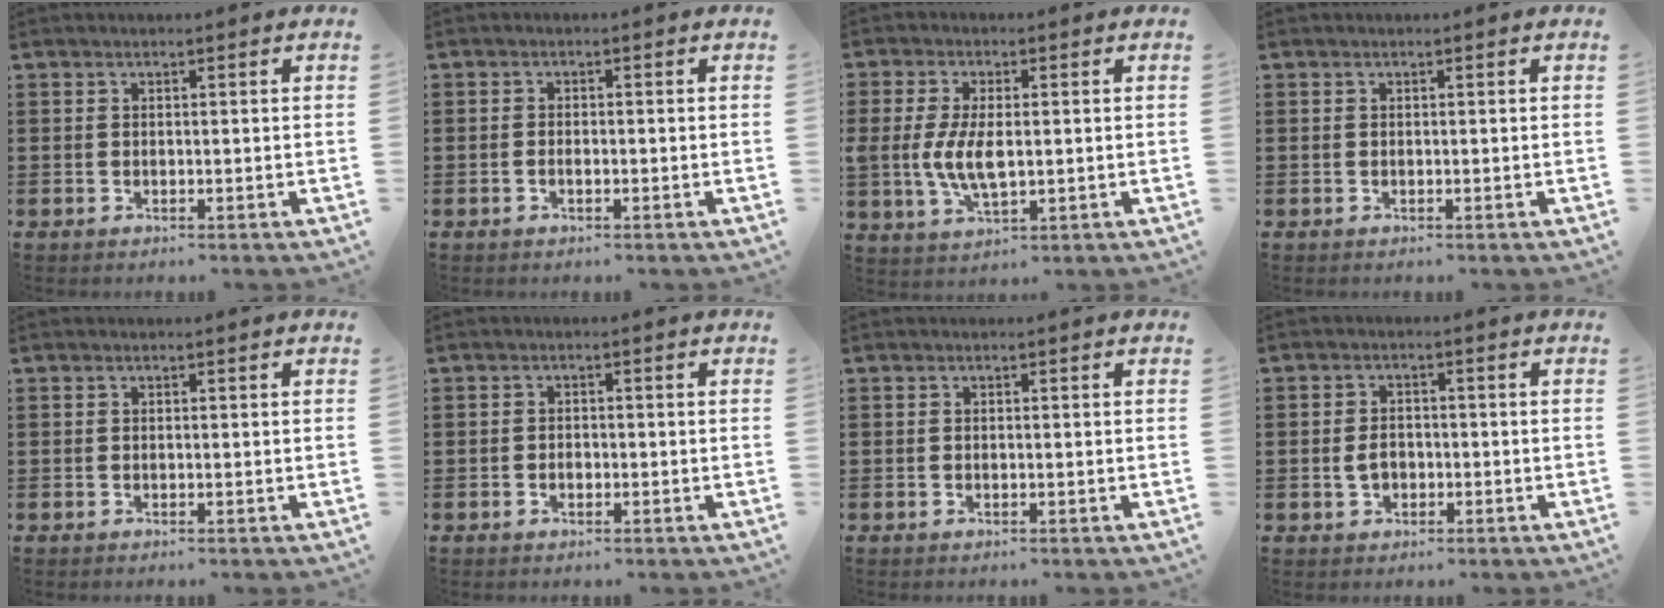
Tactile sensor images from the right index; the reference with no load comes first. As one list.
[{"total": 1.0, "force": [-0.6, 0.3, 0.7], "torque": [-0.016, -0.005, -0.010]}, {"total": 6.8, "force": [-0.2, 3.3, 5.9], "torque": [-0.130, 0.001, -0.006]}, {"total": 0.0}, {"total": 0.0}, {"total": 1.1, "force": [-0.6, 0.6, 0.7], "torque": [-0.014, -0.001, -0.012]}, {"total": 0.0}, {"total": 2.6, "force": [-0.6, 1.8, 1.8], "torque": [-0.036, 0.001, -0.012]}]